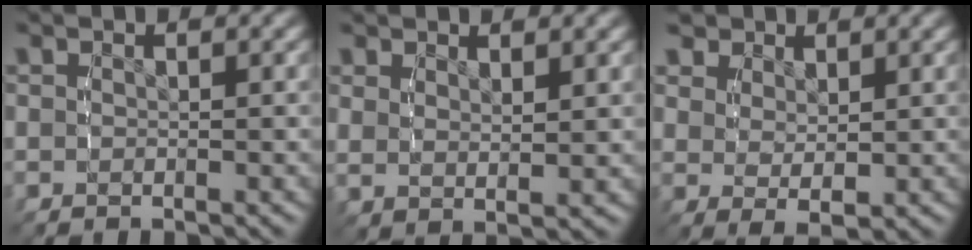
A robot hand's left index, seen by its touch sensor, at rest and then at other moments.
{"total": 1.9, "force": [1.5, 0.3, 1.2], "torque": [-0.020, -0.010, 0.037]}
{"total": 3.3, "force": [1.6, 1.7, 2.3], "torque": [-0.038, -0.017, 0.041]}